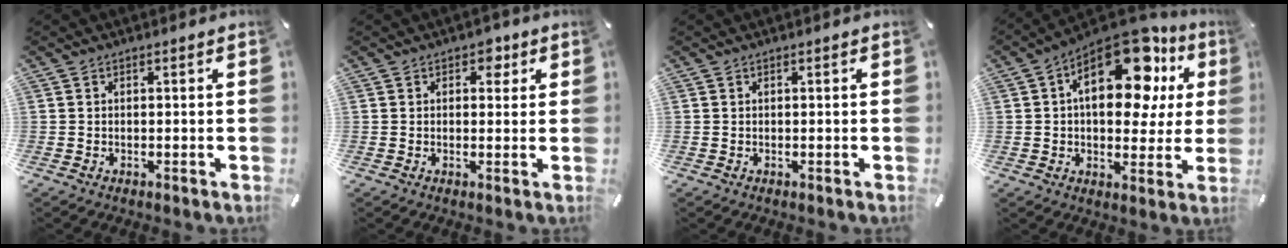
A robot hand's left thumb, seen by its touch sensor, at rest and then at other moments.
{"total": 3.3, "force": [1.3, 2.3, 1.9], "torque": [-0.002, -0.008, 0.013]}
{"total": 0.0}
{"total": 20.0, "force": [8.2, 10.9, 14.7], "torque": [-0.203, -0.048, 0.138]}